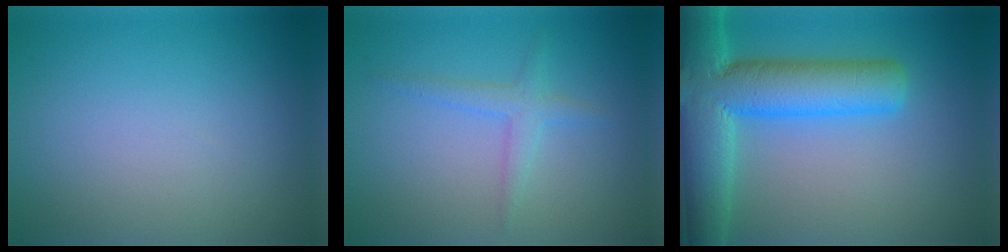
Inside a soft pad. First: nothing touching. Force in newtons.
{"total": 2.0, "press": 2.0, "slide": 0.0}
{"total": 10.3, "press": 10.3, "slide": 0.5}